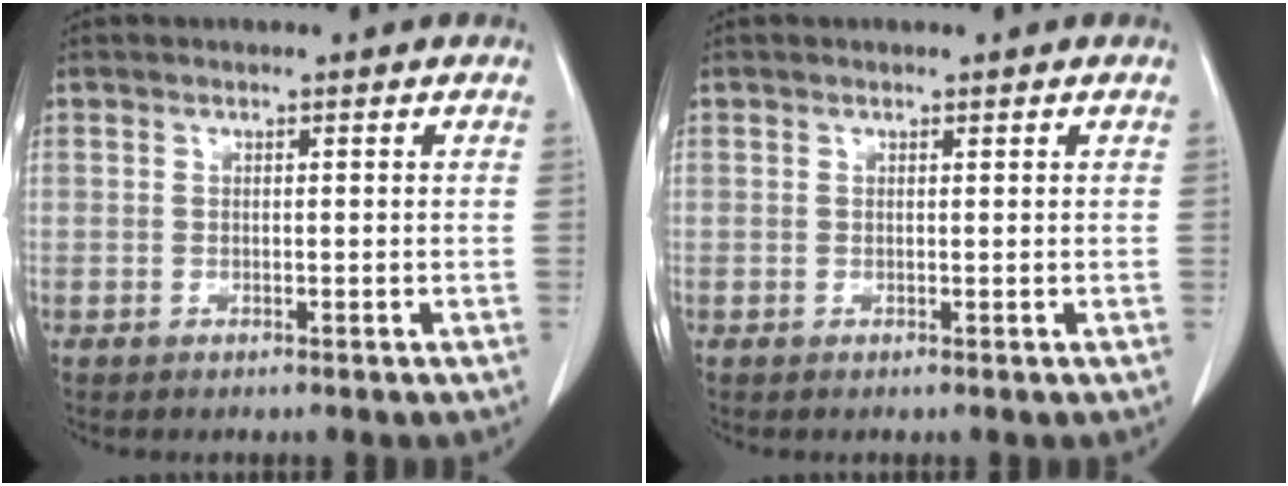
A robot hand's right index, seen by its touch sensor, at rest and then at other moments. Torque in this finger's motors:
{"motor_torque": [-0.12, 0.07, -0.01, -0.01]}